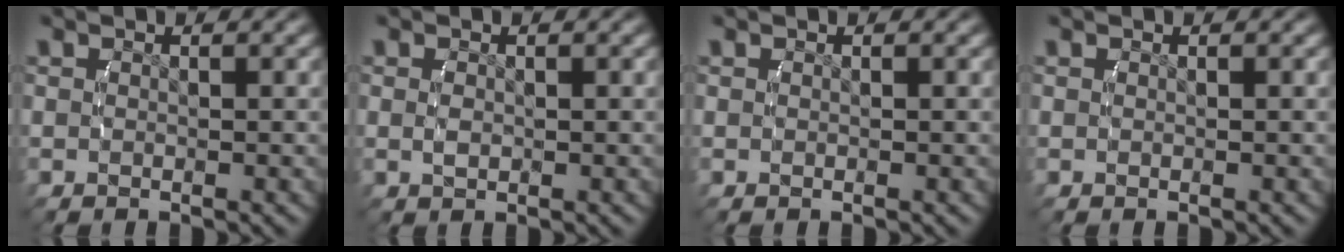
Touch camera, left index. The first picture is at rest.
{"total": 0.7, "force": [0.1, 0.2, 0.6], "torque": [-0.012, -0.005, 0.007]}
{"total": 0.0}
{"total": 0.0}